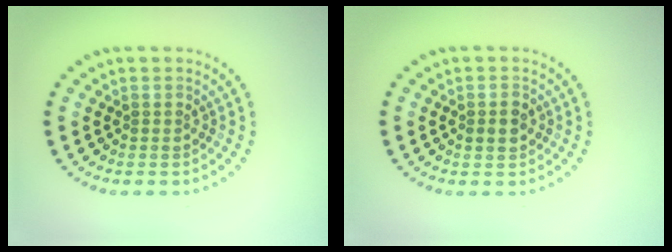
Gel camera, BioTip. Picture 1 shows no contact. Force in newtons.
{"total": 1.9, "press": 1.9, "slide": 0.1}